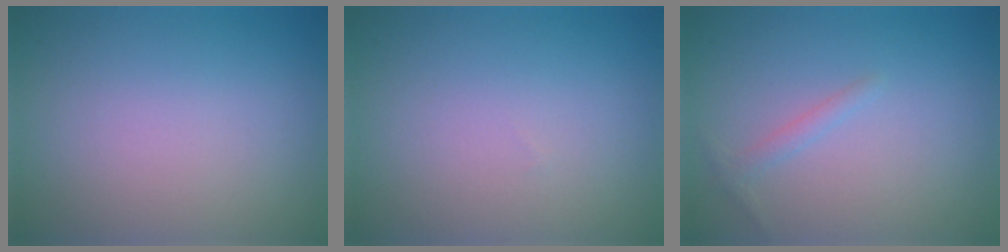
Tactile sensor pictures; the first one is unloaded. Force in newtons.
{"total": 0.0}
{"total": 1.1, "press": 1.1, "slide": 0.1}